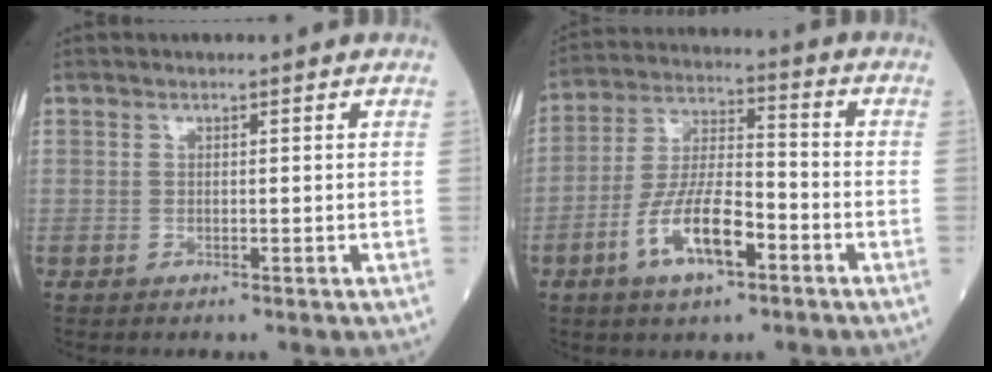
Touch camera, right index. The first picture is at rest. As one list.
[{"total": 11.0, "force": [-5.0, 3.4, 9.2], "torque": [-0.188, 0.003, -0.092]}]